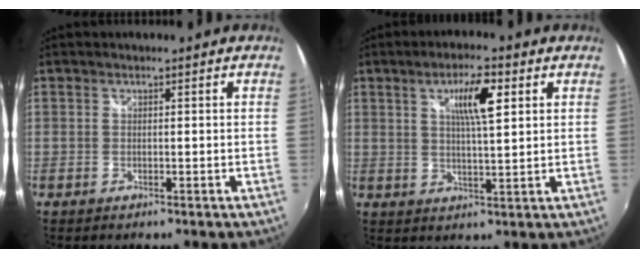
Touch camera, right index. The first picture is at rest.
{"total": 7.3, "force": [2.9, 1.5, 6.5], "torque": [-0.109, 0.005, 0.048]}